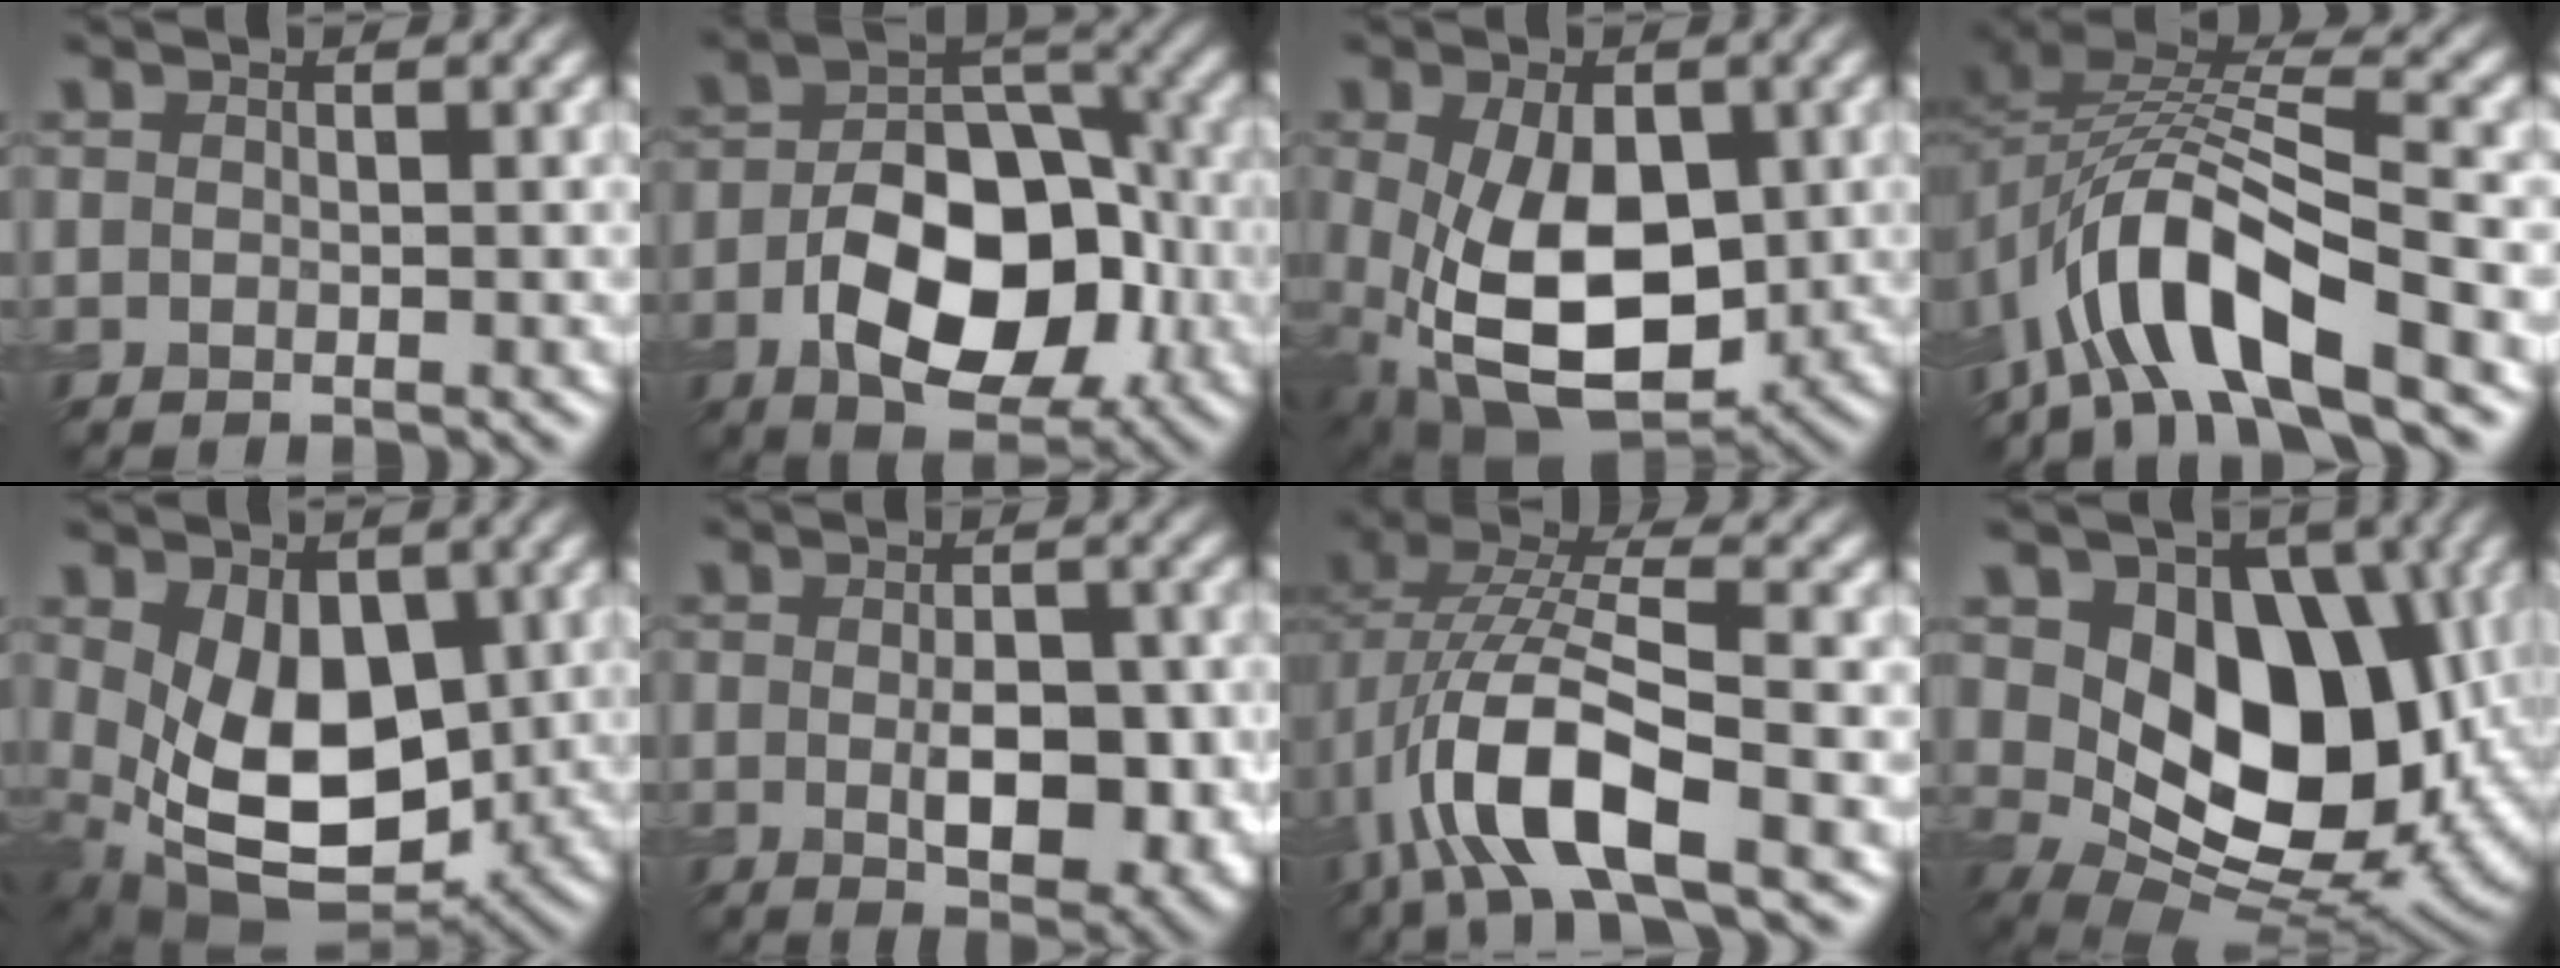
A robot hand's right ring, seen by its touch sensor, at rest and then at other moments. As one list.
[{"total": 10.7, "force": [-3.4, 6.6, 7.7], "torque": [-0.132, -0.012, -0.051]}, {"total": 10.5, "force": [-1.5, 6.5, 8.2], "torque": [-0.163, -0.029, -0.017]}, {"total": 10.4, "force": [-5.4, 3.9, 8.0], "torque": [-0.145, 0.012, -0.108]}, {"total": 8.5, "force": [0.2, 5.5, 6.5], "torque": [-0.121, -0.026, 0.012]}, {"total": 5.9, "force": [-1.1, 2.7, 5.1], "torque": [-0.079, -0.016, -0.011]}, {"total": 9.6, "force": [-3.6, 3.5, 8.1], "torque": [-0.168, 0.008, -0.076]}, {"total": 13.6, "force": [1.6, 9.4, 9.7], "torque": [-0.128, -0.022, 0.029]}]